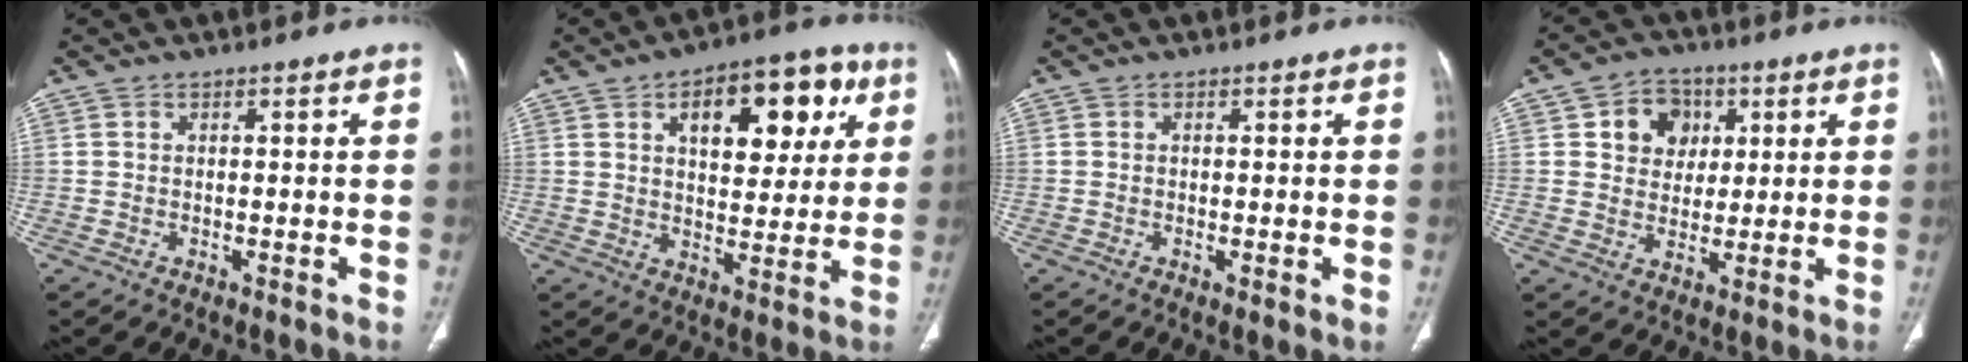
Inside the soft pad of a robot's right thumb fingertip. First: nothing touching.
{"total": 16.3, "force": [6.3, 8.6, 12.3], "torque": [-0.117, -0.004, 0.089]}
{"total": 1.4, "force": [-0.2, 0.3, 1.3], "torque": [-0.028, -0.007, -0.004]}
{"total": 8.2, "force": [2.6, 6.9, 3.5], "torque": [-0.016, -0.004, 0.041]}